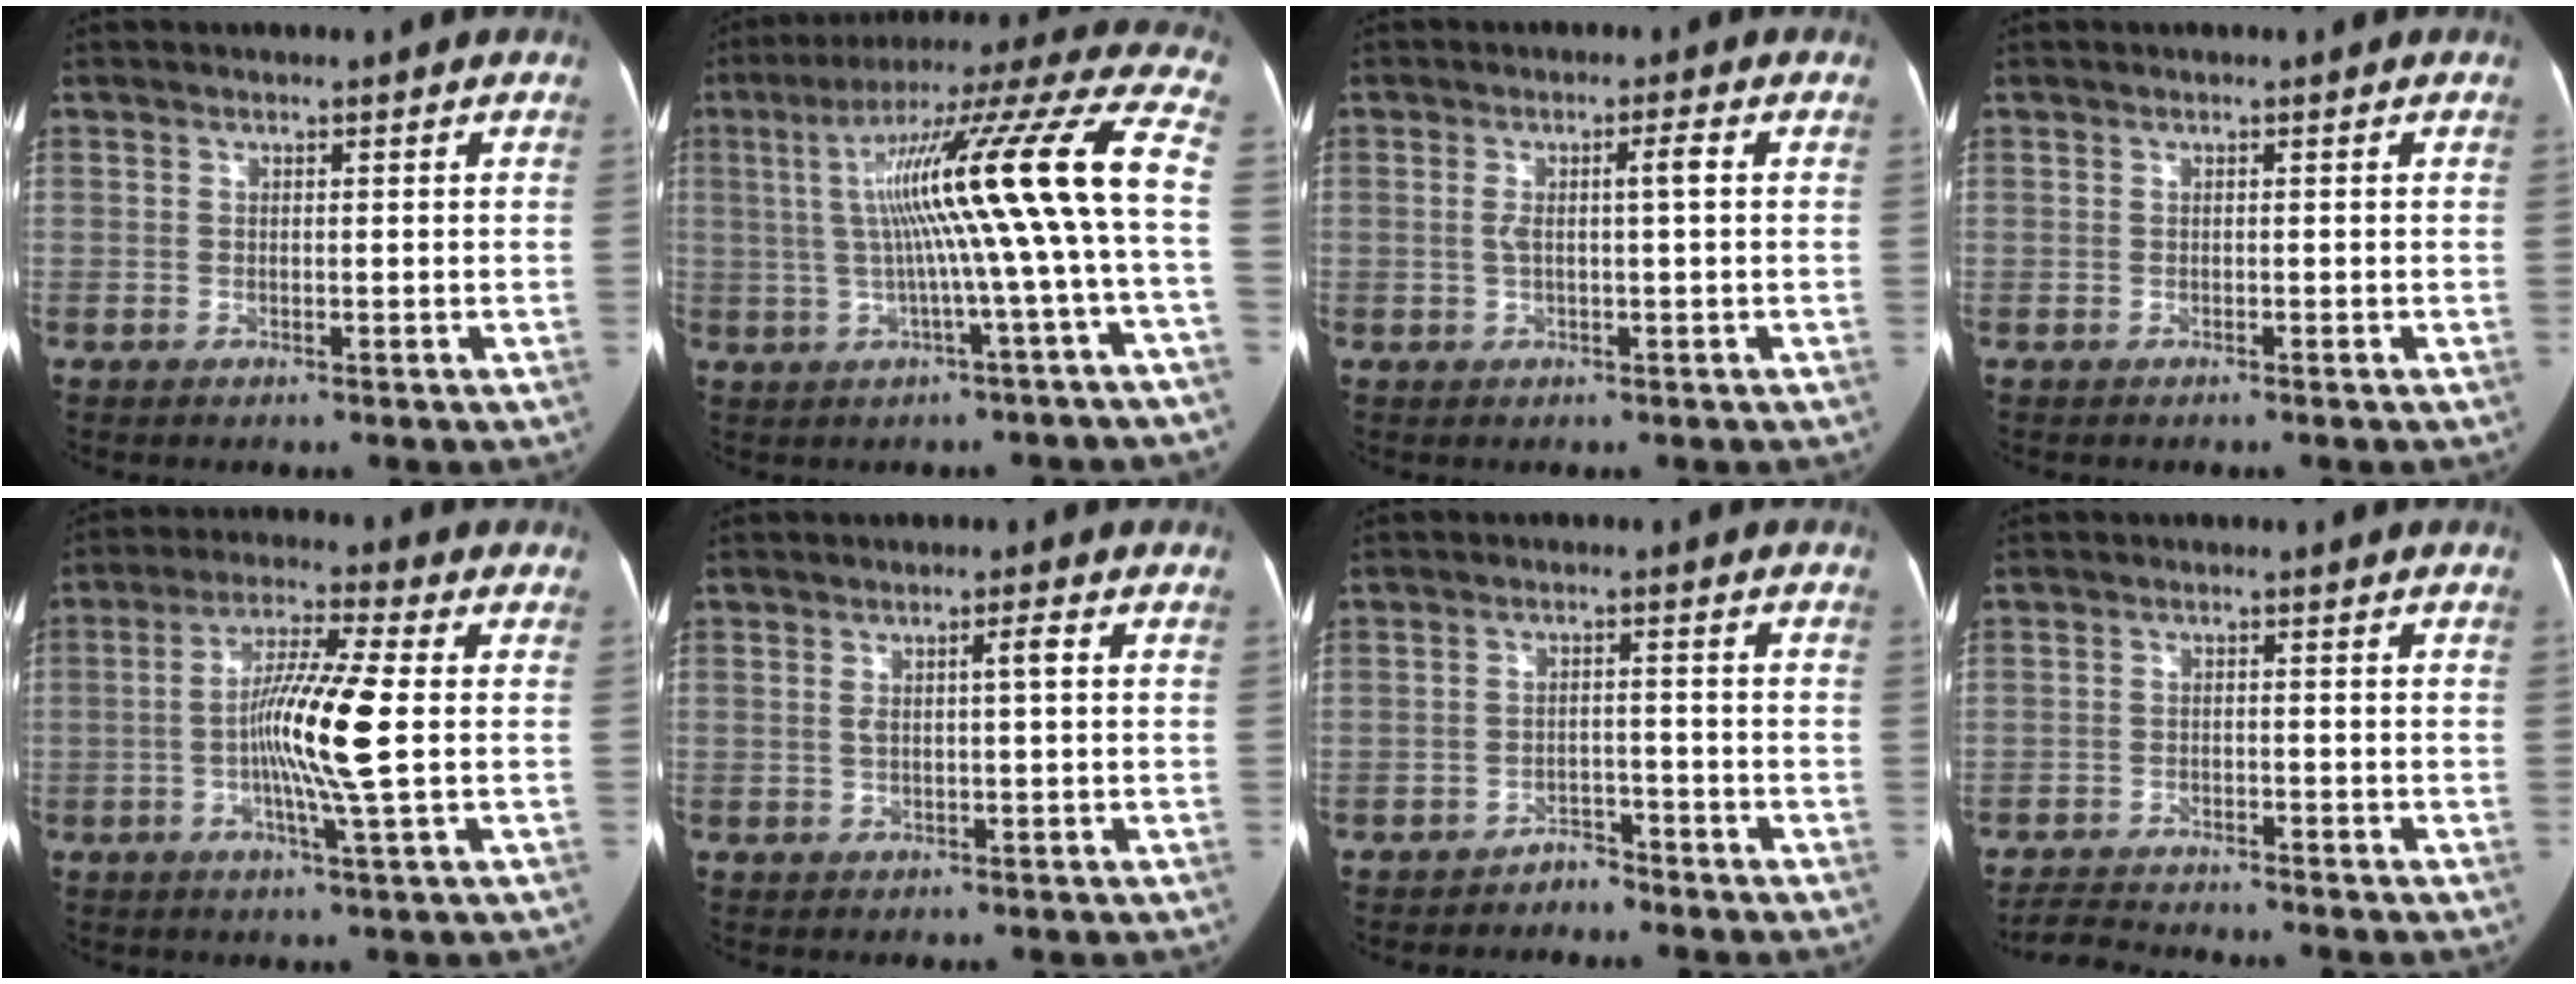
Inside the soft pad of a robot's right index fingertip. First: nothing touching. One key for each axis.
{"total": 18.9, "fx": -0.2, "fy": -1.1, "fz": 18.8, "tx": -0.291, "ty": 0.033, "tz": -0.014}
{"total": 3.5, "fx": 0.3, "fy": 0.3, "fz": 3.5, "tx": -0.065, "ty": 0.012, "tz": 0.007}
{"total": 0.0}
{"total": 11.0, "fx": -0.9, "fy": -0.4, "fz": 10.9, "tx": -0.203, "ty": 0.000, "tz": -0.026}
{"total": 2.9, "fx": 0.4, "fy": 0.4, "fz": 2.9, "tx": -0.051, "ty": 0.011, "tz": 0.010}
{"total": 3.1, "fx": -2.7, "fy": 1.5, "fz": 0.2, "tx": -0.006, "ty": 0.009, "tz": -0.039}
{"total": 5.8, "fx": -5.7, "fy": 0.8, "fz": 0.9, "tx": -0.021, "ty": -0.013, "tz": -0.097}